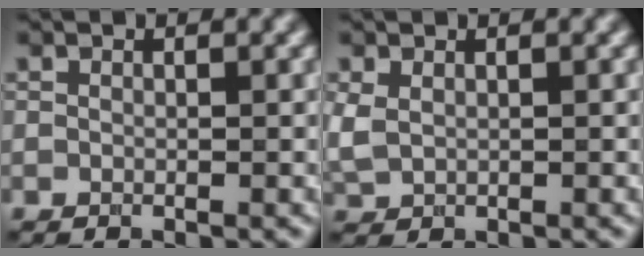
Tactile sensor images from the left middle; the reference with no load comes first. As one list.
[{"total": 1.9, "force": [0.3, 1.4, 1.3], "torque": [-0.040, 0.000, 0.010]}]